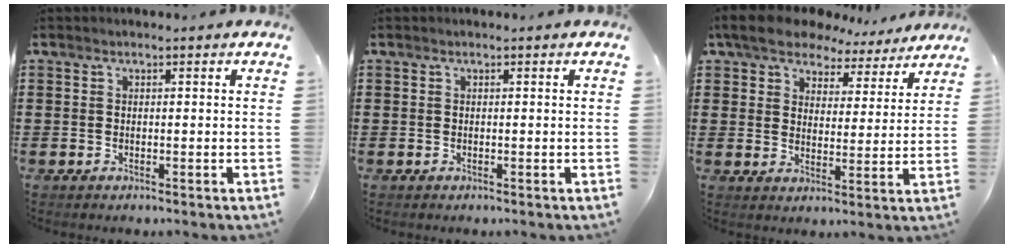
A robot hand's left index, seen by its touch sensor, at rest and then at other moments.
{"total": 0.0}
{"total": 7.1, "force": [6.4, 2.6, 1.5], "torque": [-0.059, -0.028, 0.114]}